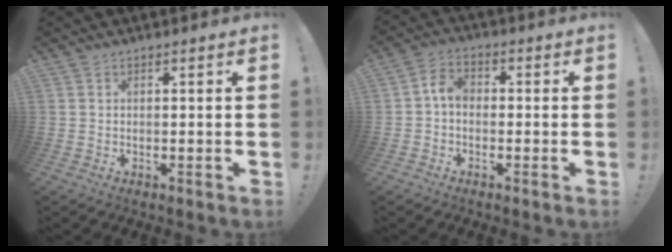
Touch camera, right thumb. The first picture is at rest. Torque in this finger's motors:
{"motor_torque": [1.09, 0.25, 0.41, -0.53, 0.00]}